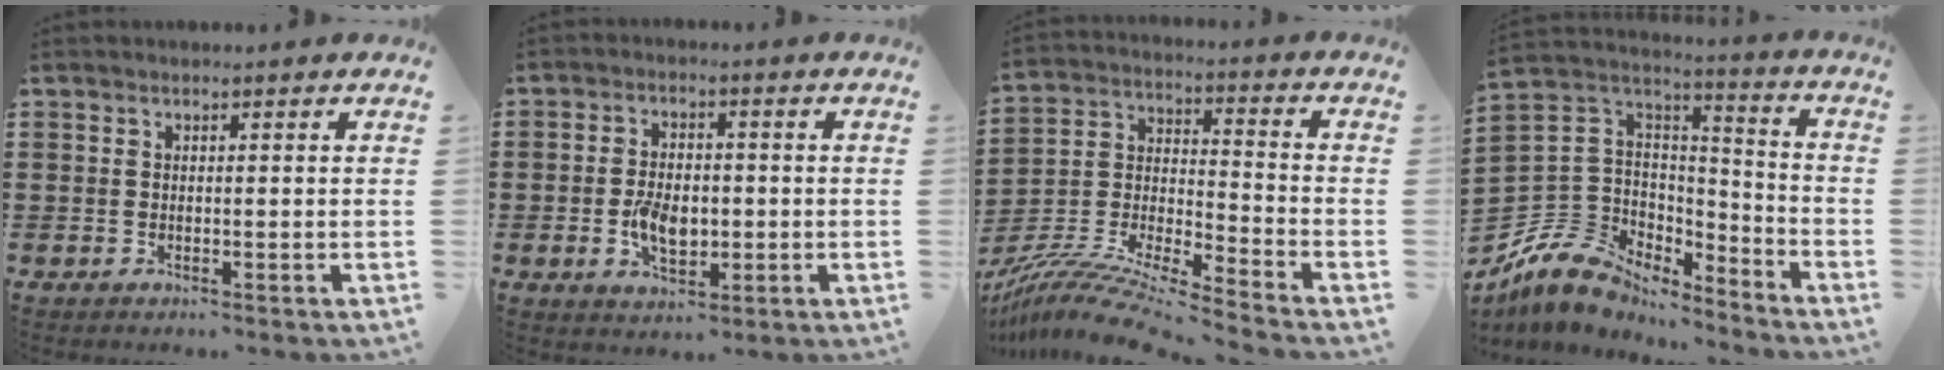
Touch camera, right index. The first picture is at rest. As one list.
[{"total": 5.5, "force": [-0.9, 3.2, 4.4], "torque": [-0.087, 0.000, -0.020]}, {"total": 10.1, "force": [-9.4, 0.0, 3.8], "torque": [-0.084, -0.003, -0.195]}, {"total": 9.1, "force": [-6.5, 5.9, 2.3], "torque": [-0.078, 0.009, -0.126]}]